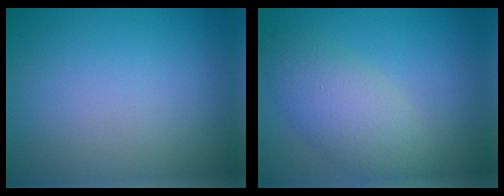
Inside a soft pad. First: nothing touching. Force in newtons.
{"total": 4.9, "press": 4.9, "slide": 0.4}